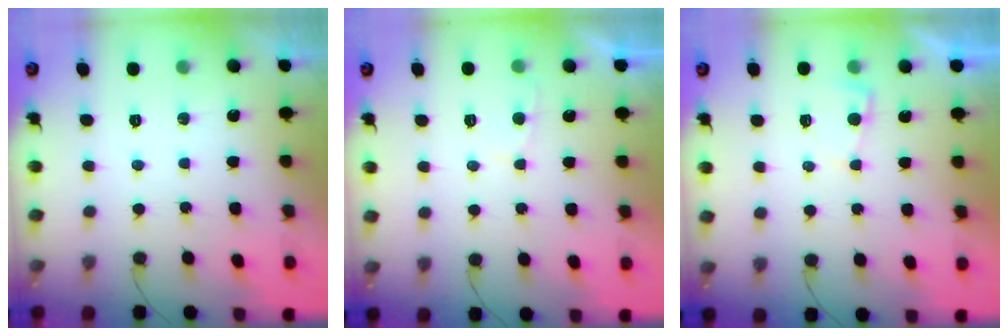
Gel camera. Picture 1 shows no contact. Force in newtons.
{"total": 2.4, "press": 2.4, "slide": 0.4}
{"total": 2.1, "press": 2.1, "slide": 0.3}